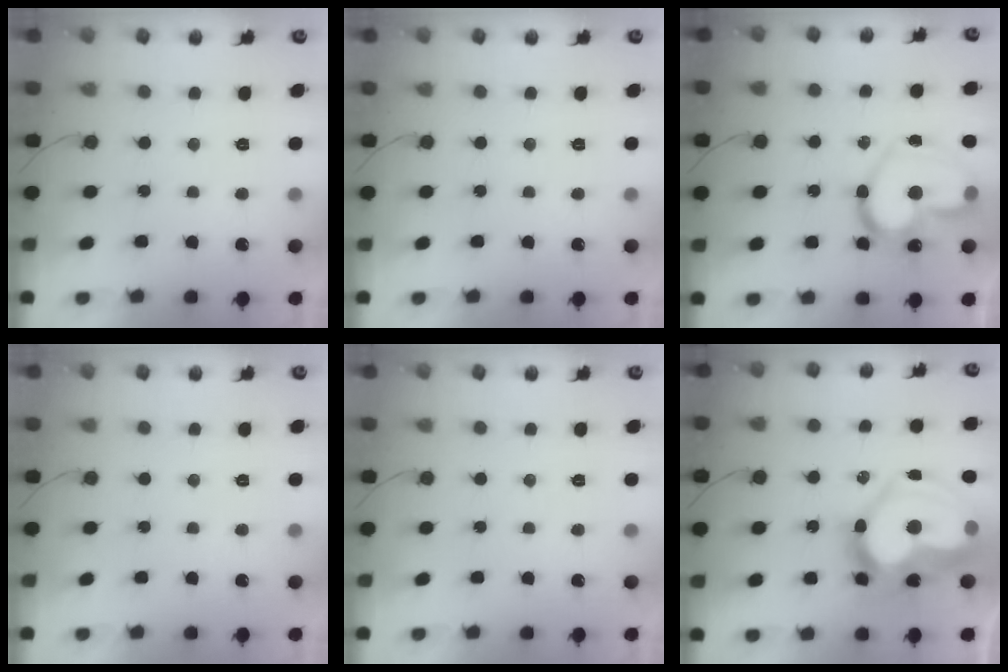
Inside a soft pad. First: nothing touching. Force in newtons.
{"total": 0.0}
{"total": 21.2, "press": 21.1, "slide": 1.9}
{"total": 0.0}
{"total": 0.0}
{"total": 25.5, "press": 25.4, "slide": 2.5}